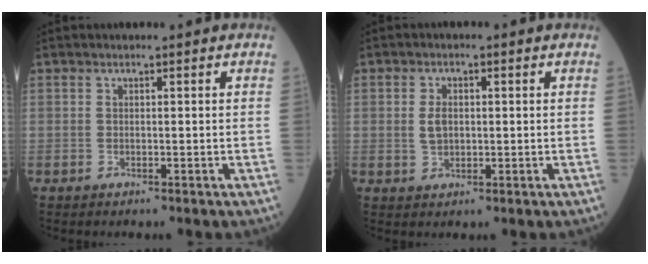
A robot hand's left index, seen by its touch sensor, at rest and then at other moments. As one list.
[{"total": 3.0, "force": [0.3, 1.8, 2.3], "torque": [-0.053, 0.005, 0.006]}]